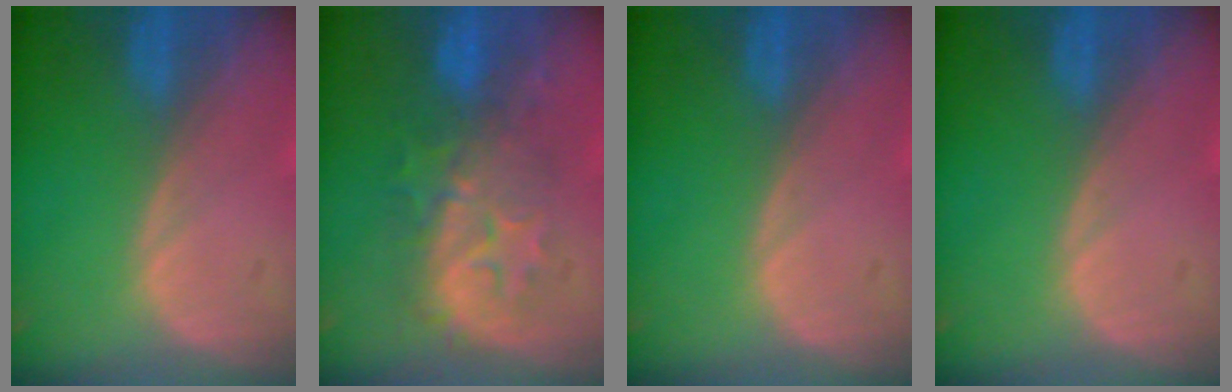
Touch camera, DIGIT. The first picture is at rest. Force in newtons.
{"total": 8.5, "press": 8.4, "slide": 1.3}
{"total": 0.0}
{"total": 0.0}